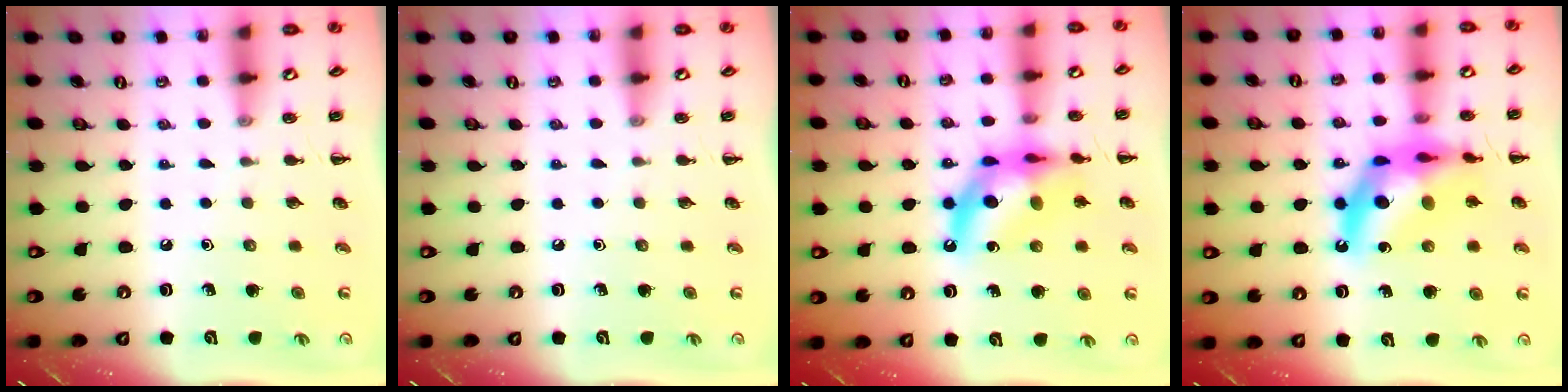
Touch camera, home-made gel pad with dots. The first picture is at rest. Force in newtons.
{"total": 0.0}
{"total": 14.8, "press": 14.3, "slide": 3.8}
{"total": 16.2, "press": 15.6, "slide": 4.4}